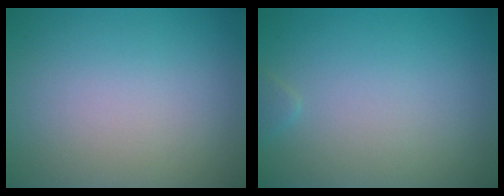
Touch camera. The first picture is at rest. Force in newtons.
{"total": 0.5, "press": 0.5, "slide": 0.1}